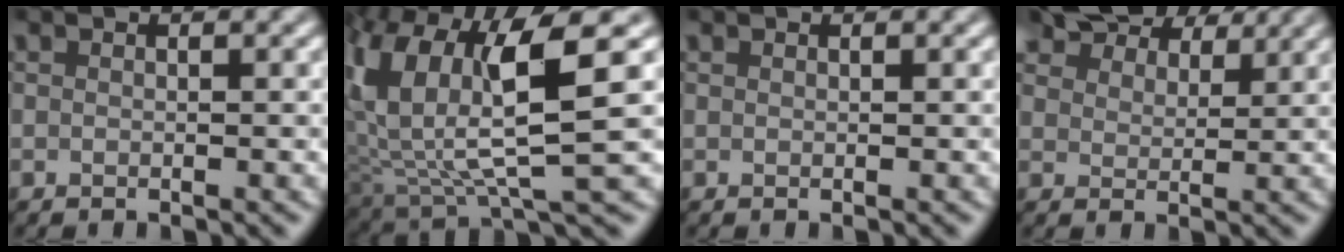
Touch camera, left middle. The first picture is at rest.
{"total": 10.2, "force": [2.7, 3.4, 9.2], "torque": [-0.187, -0.011, 0.049]}
{"total": 0.0}
{"total": 10.5, "force": [8.1, 4.8, 4.6], "torque": [-0.102, 0.000, 0.133]}